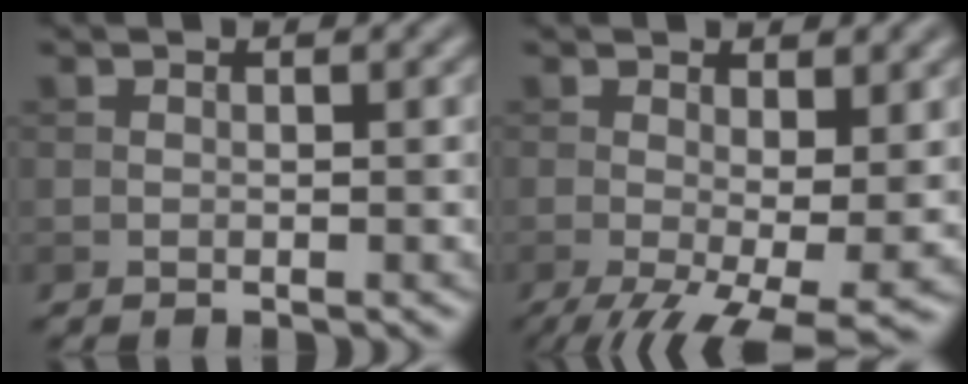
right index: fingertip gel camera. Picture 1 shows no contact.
{"total": 8.4, "force": [-2.5, 2.9, 7.5], "torque": [-0.130, -0.026, -0.028]}